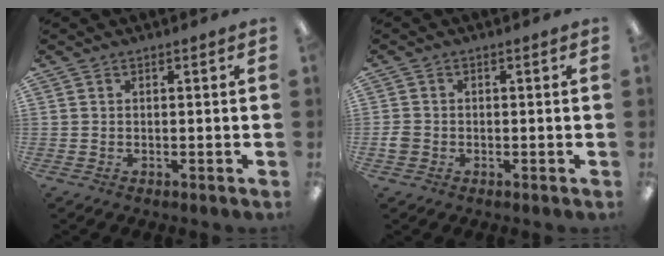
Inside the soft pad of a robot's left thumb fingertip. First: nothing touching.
{"total": 2.3, "force": [-0.6, 2.0, 1.0], "torque": [-0.016, 0.005, -0.010]}